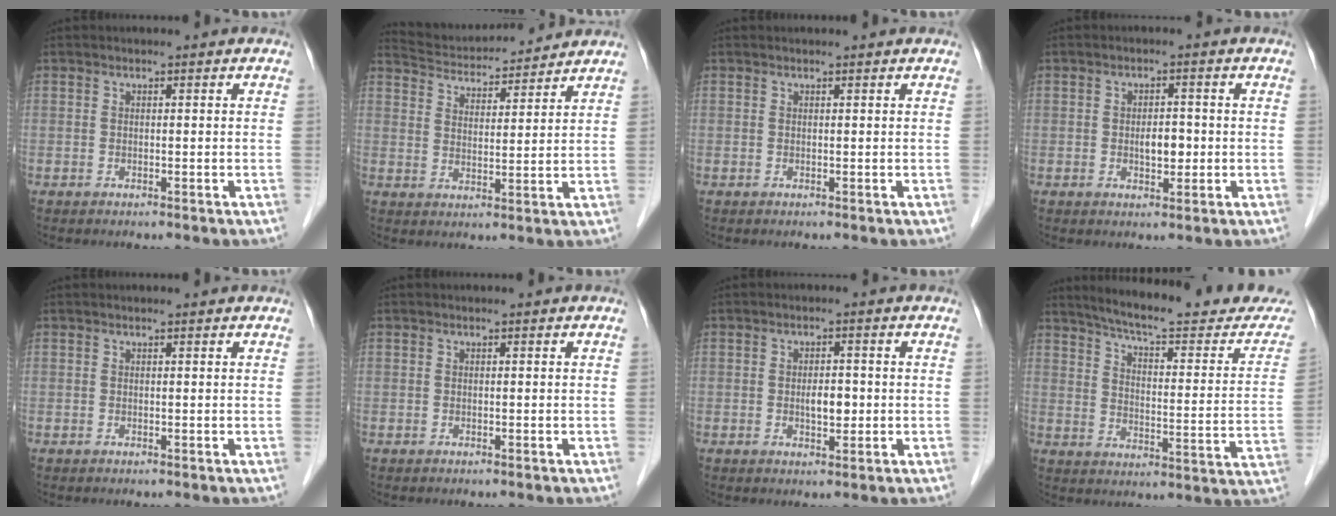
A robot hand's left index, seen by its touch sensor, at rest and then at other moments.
{"total": 11.5, "force": [11.1, 1.5, 2.2], "torque": [-0.043, 0.019, 0.174]}
{"total": 1.1, "force": [1.1, 0.0, 0.2], "torque": [-0.009, 0.012, 0.015]}
{"total": 3.0, "force": [-0.3, 1.5, 2.6], "torque": [-0.041, 0.002, -0.002]}
{"total": 1.0, "force": [0.9, 0.0, 0.3], "torque": [-0.010, 0.010, 0.011]}
{"total": 0.0}
{"total": 2.9, "force": [-0.3, 1.4, 2.6], "torque": [-0.043, 0.002, -0.002]}
{"total": 22.1, "force": [20.3, 1.7, 8.5], "torque": [-0.115, -0.067, 0.257]}